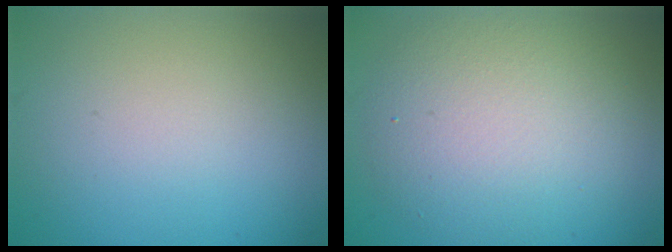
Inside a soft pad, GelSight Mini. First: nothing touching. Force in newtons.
{"total": 6.7, "press": 6.7, "slide": 0.2}